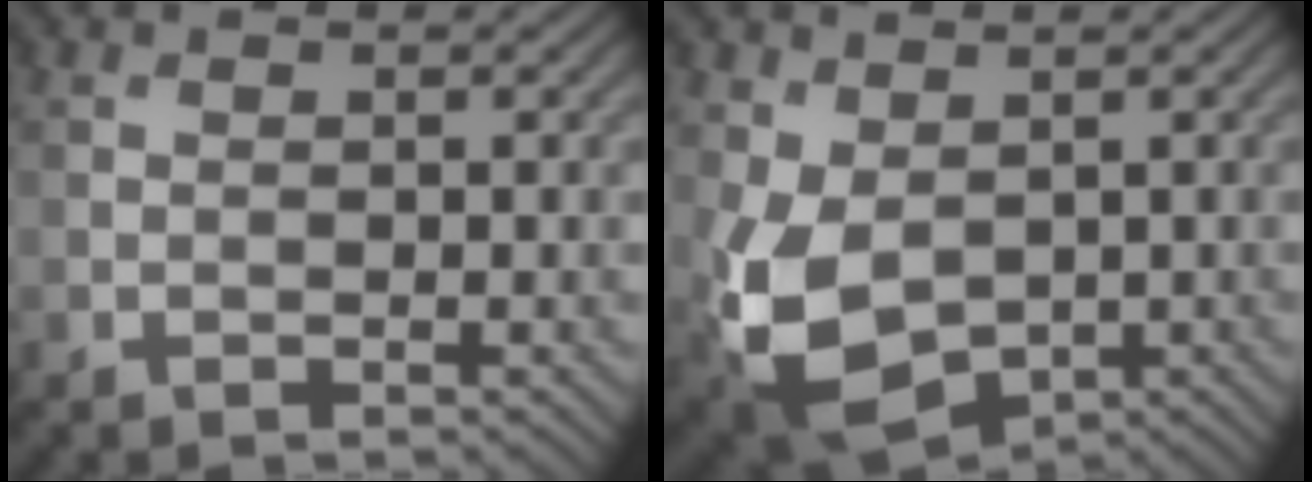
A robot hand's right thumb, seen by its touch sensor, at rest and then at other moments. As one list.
[{"total": 9.3, "force": [-1.0, 6.4, 6.7], "torque": [-0.183, -0.023, -0.019]}]